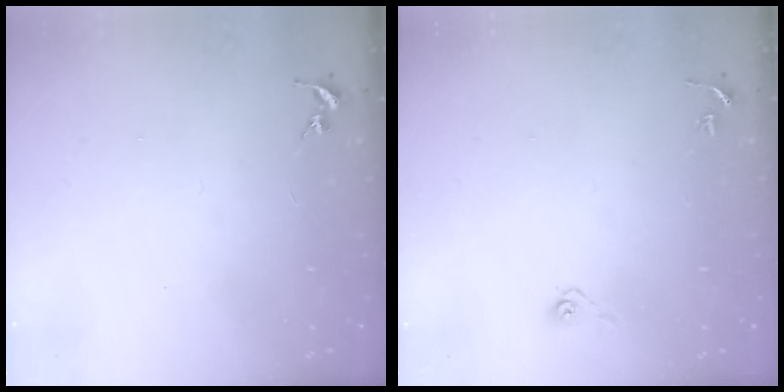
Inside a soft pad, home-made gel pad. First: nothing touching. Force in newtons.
{"total": 3.6, "press": 2.9, "slide": 2.0}